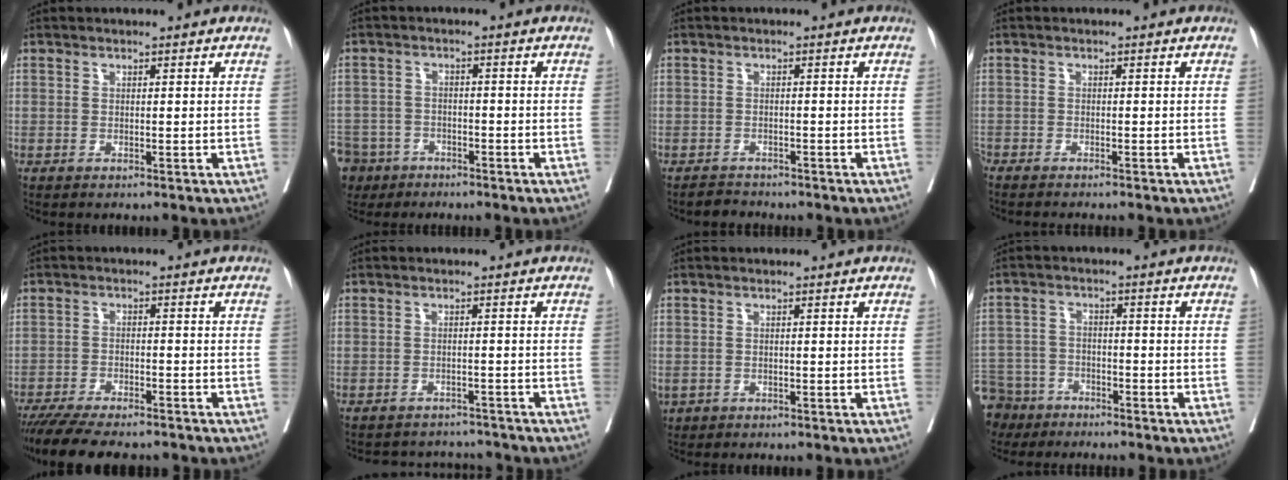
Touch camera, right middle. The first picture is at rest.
{"total": 12.3, "force": [-7.8, 8.9, 3.3], "torque": [-0.117, -0.007, -0.127]}
{"total": 1.7, "force": [-1.6, 0.4, -0.4], "torque": [0.001, -0.005, -0.028]}
{"total": 4.3, "force": [-3.9, 0.2, 1.7], "torque": [-0.018, -0.008, -0.063]}
{"total": 12.7, "force": [-11.0, 2.4, 5.7], "torque": [-0.093, -0.015, -0.164]}
{"total": 6.6, "force": [-6.4, 1.7, -0.2], "torque": [0.004, 0.014, -0.078]}
{"total": 5.2, "force": [-2.7, 4.1, 1.8], "torque": [-0.043, -0.002, -0.039]}
{"total": 11.9, "force": [-8.9, 7.4, 2.6], "torque": [-0.096, -0.004, -0.155]}